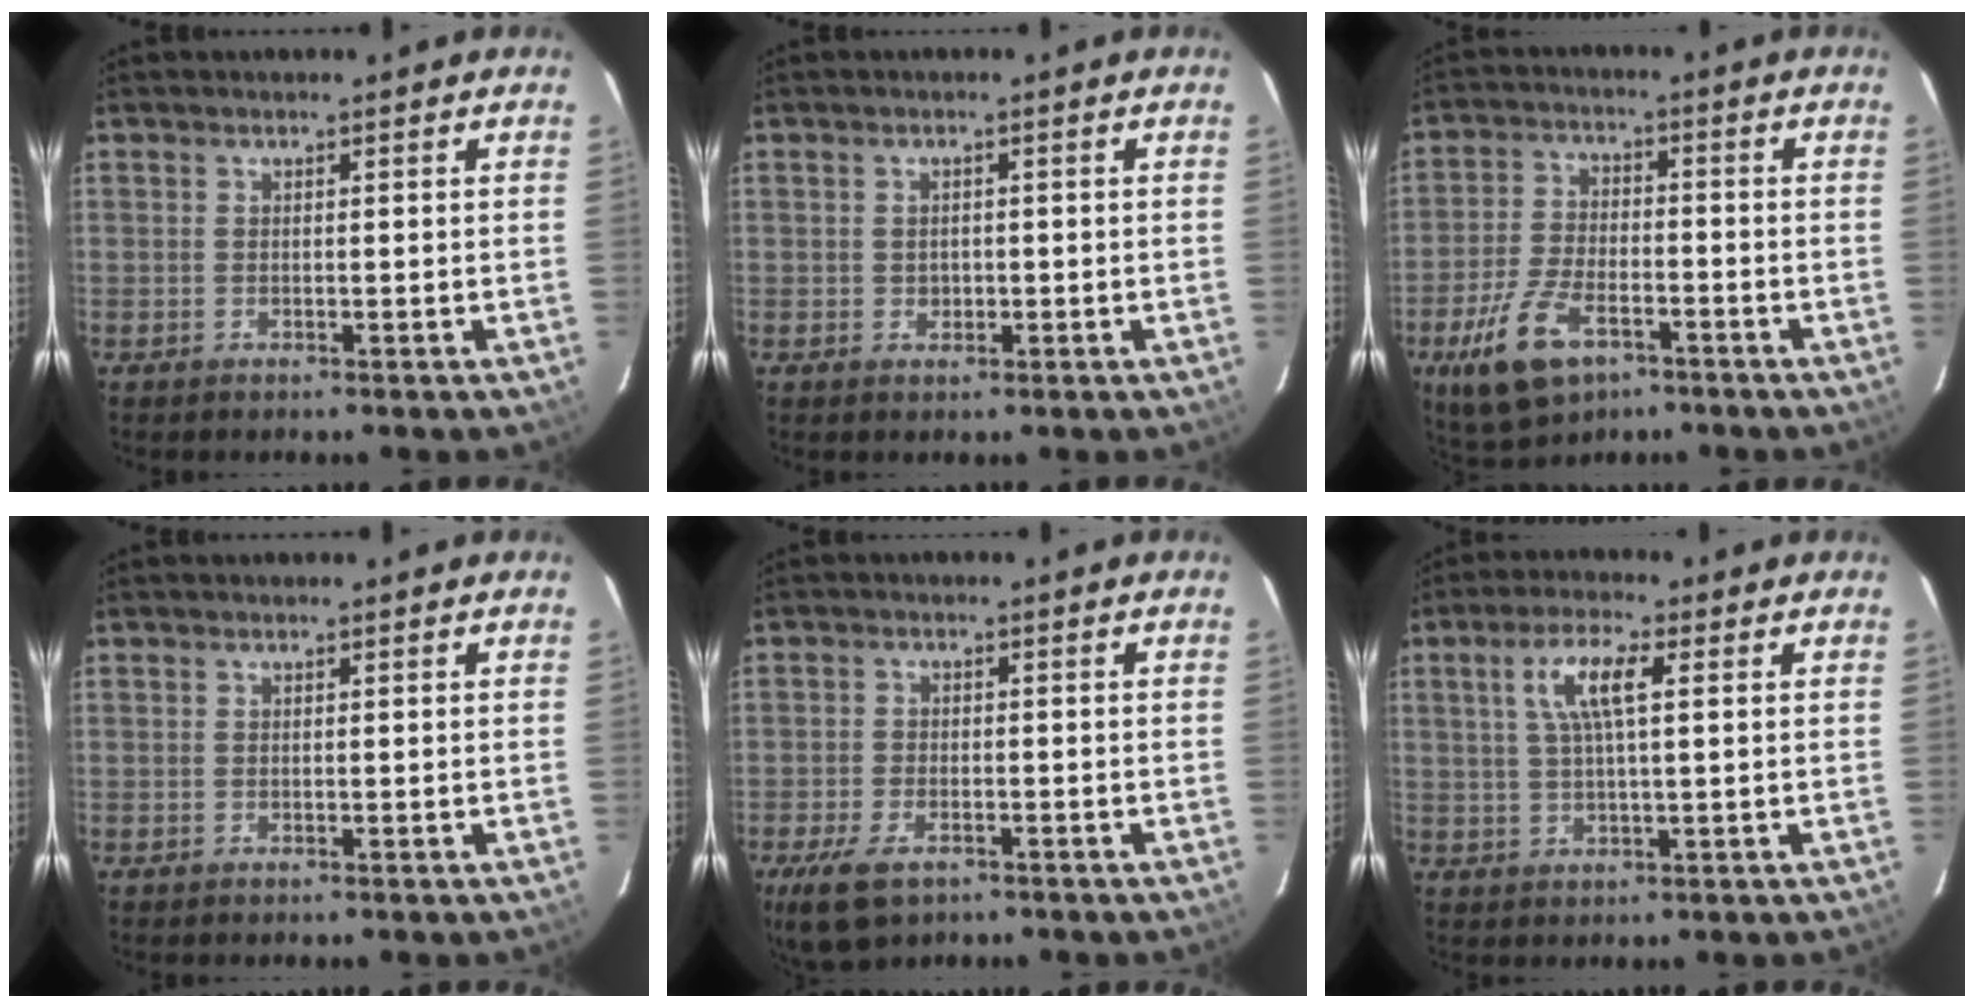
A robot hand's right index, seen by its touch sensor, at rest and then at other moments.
{"total": 1.5, "force": [-0.2, 1.4, 0.5], "torque": [-0.004, 0.002, -0.001]}
{"total": 12.5, "force": [-6.7, 6.3, 8.4], "torque": [-0.192, -0.016, -0.120]}
{"total": 0.0}
{"total": 8.0, "force": [-4.8, 4.2, 4.9], "torque": [-0.125, -0.020, -0.085]}
{"total": 6.9, "force": [2.0, 1.6, 6.4], "torque": [-0.123, 0.009, 0.039]}